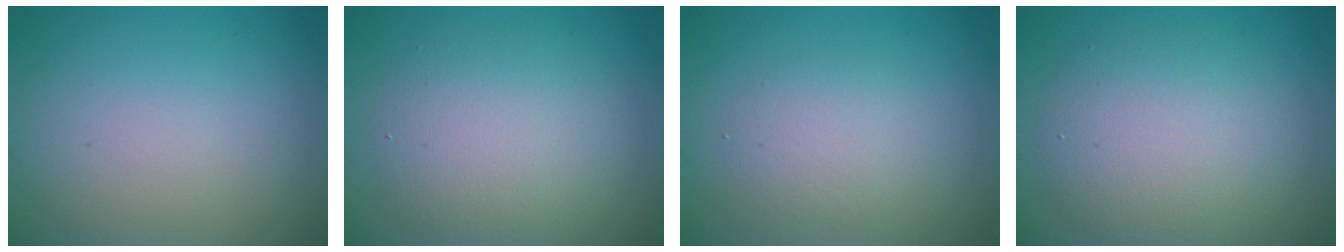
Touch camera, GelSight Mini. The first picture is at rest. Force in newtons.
{"total": 4.6, "press": 4.6, "slide": 0.2}
{"total": 2.2, "press": 2.2, "slide": 0.2}
{"total": 5.4, "press": 5.4, "slide": 0.3}